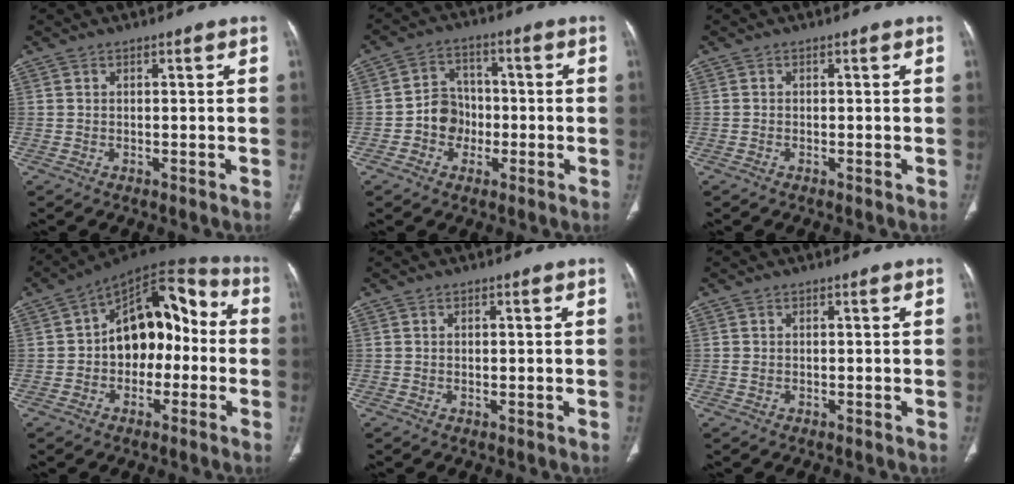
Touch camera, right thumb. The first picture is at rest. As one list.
[{"total": 6.9, "force": [-1.8, 6.2, 2.6], "torque": [-0.012, 0.025, -0.038]}, {"total": 0.0}, {"total": 16.4, "force": [-0.8, 10.8, 12.4], "torque": [-0.130, 0.053, -0.026]}, {"total": 0.8, "force": [0.0, 0.3, 0.7], "torque": [-0.016, -0.003, 0.002]}, {"total": 0.6, "force": [-0.1, 0.4, 0.5], "torque": [-0.016, 0.005, 0.000]}]